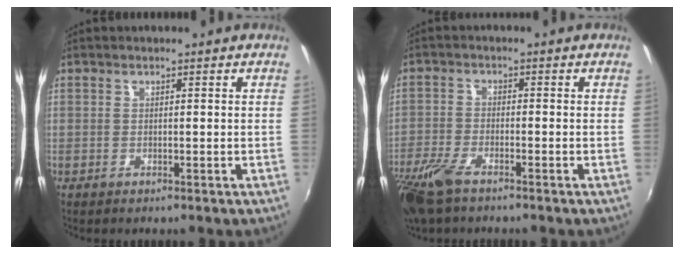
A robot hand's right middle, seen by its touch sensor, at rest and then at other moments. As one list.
[{"total": 7.1, "force": [-4.9, 2.3, 4.6], "torque": [-0.121, -0.022, -0.099]}]